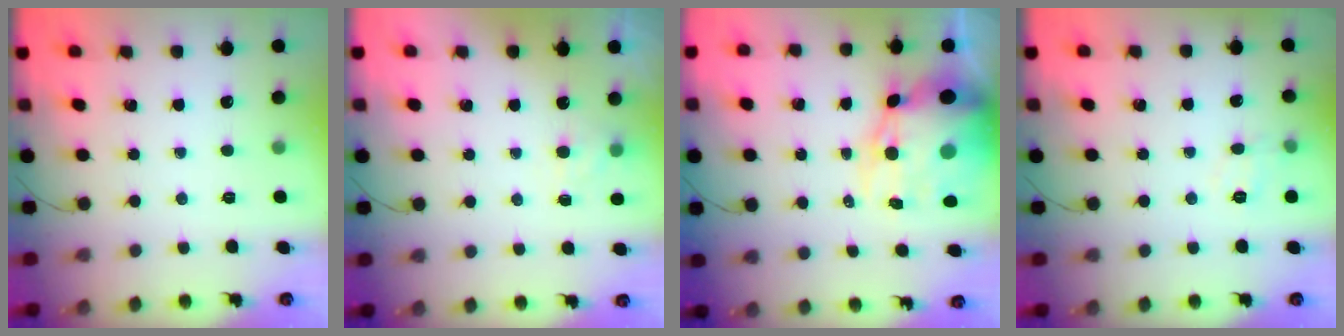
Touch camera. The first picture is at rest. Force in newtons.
{"total": 5.6, "press": 5.4, "slide": 1.4}
{"total": 19.9, "press": 19.4, "slide": 4.6}
{"total": 8.2, "press": 8.1, "slide": 1.5}